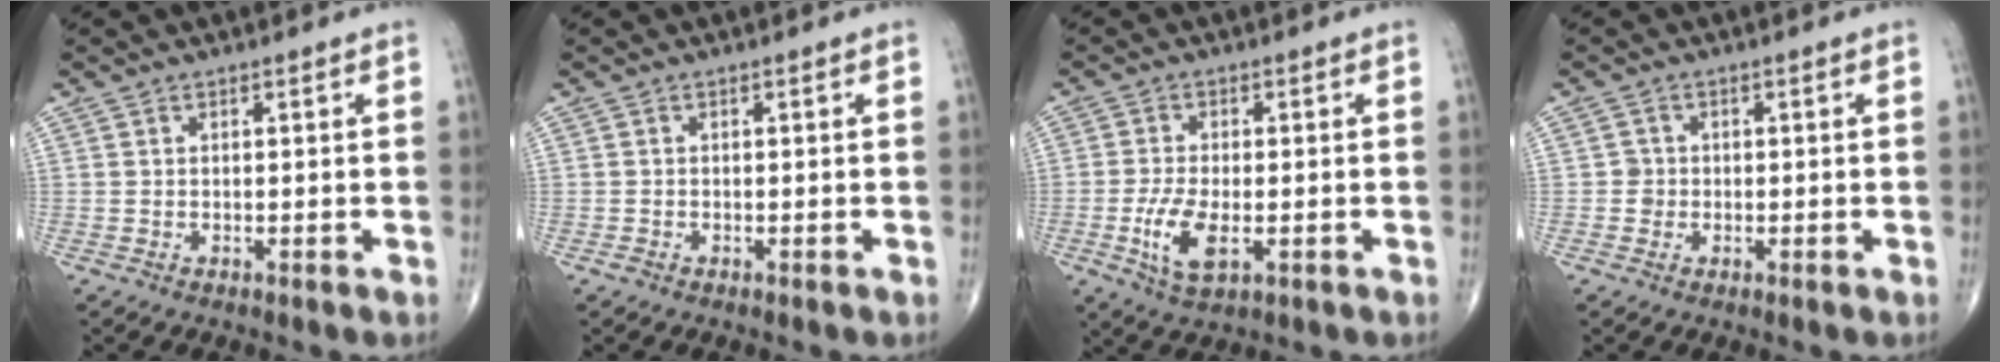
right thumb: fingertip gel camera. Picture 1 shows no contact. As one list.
[{"total": 0.6, "force": [-0.4, 0.4, 0.2], "torque": [-0.002, 0.002, -0.010]}, {"total": 7.2, "force": [-1.9, 3.2, 6.1], "torque": [-0.124, -0.004, -0.032]}, {"total": 1.6, "force": [-0.3, 1.6, 0.2], "torque": [0.008, 0.007, -0.008]}]